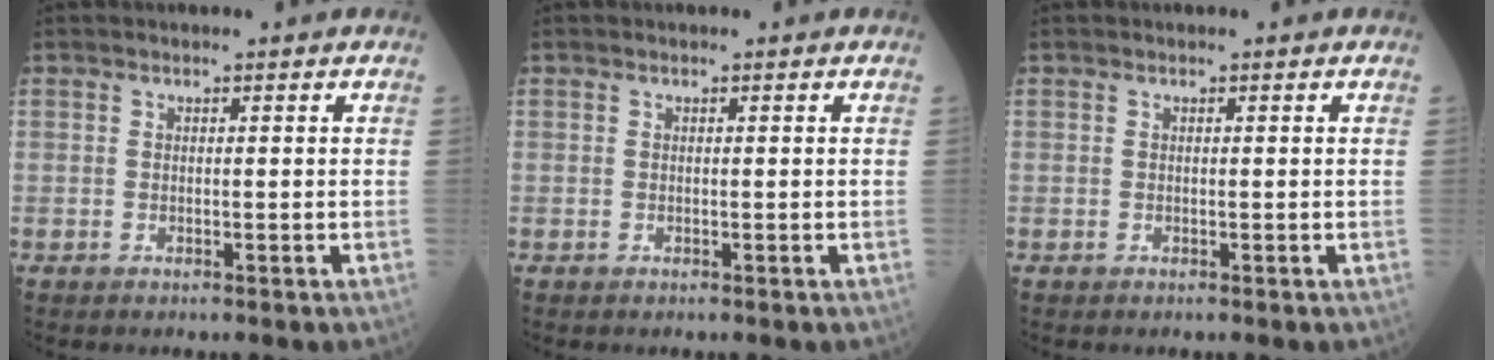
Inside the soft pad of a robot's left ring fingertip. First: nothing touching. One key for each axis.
{"total": 0.0}
{"total": 0.0}